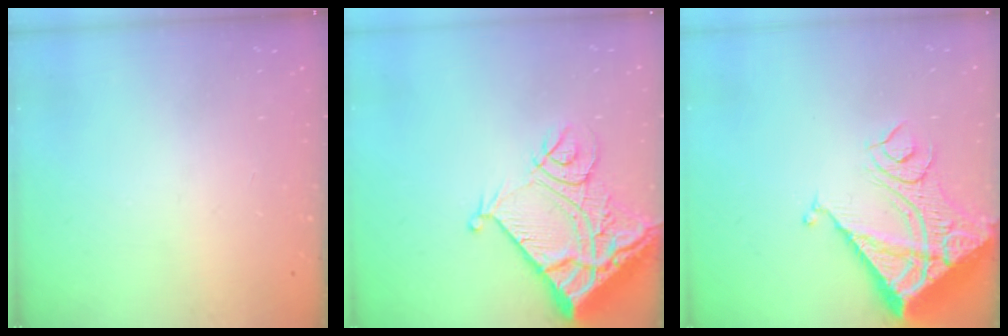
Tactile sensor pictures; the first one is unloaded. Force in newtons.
{"total": 16.1, "press": 16.0, "slide": 2.0}
{"total": 16.7, "press": 16.6, "slide": 2.1}